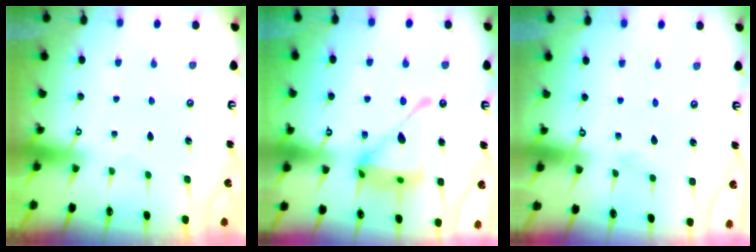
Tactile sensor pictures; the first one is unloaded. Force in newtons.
{"total": 17.8, "press": 17.7, "slide": 1.7}
{"total": 2.9, "press": 2.9, "slide": 0.3}